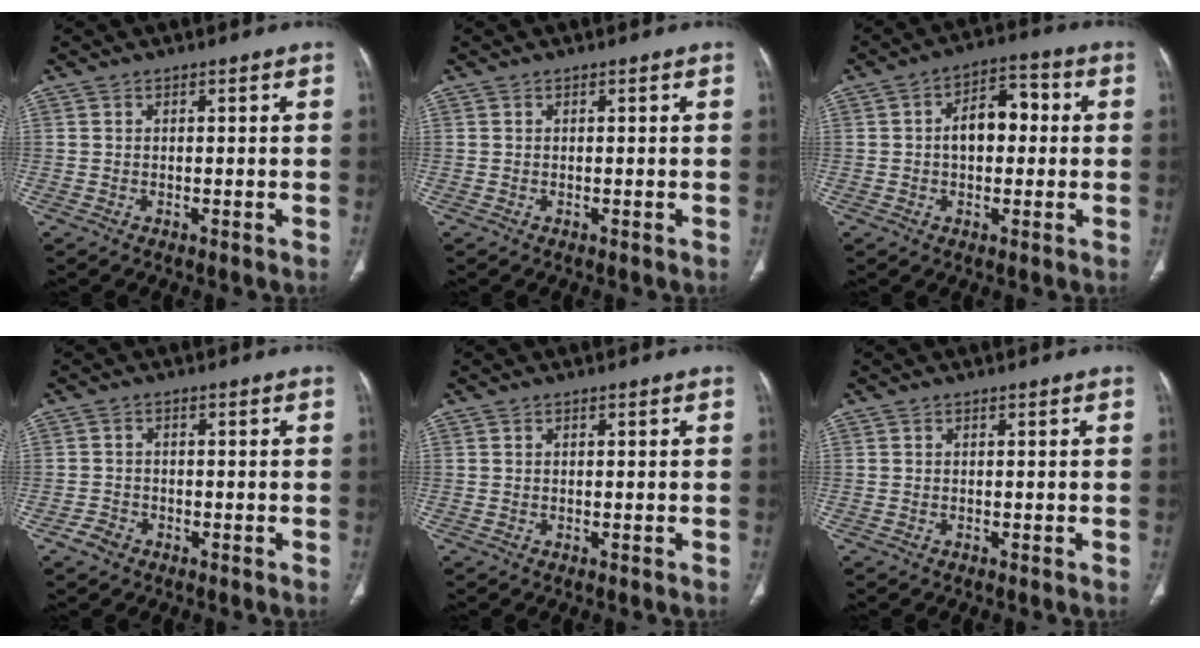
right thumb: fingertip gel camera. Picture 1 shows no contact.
{"total": 0.0}
{"total": 8.7, "force": [0.4, 5.5, 6.7], "torque": [-0.084, 0.027, 0.000]}
{"total": 2.4, "force": [-1.6, 1.7, 0.7], "torque": [-0.014, 0.011, -0.028]}
{"total": 0.0}
{"total": 0.0}